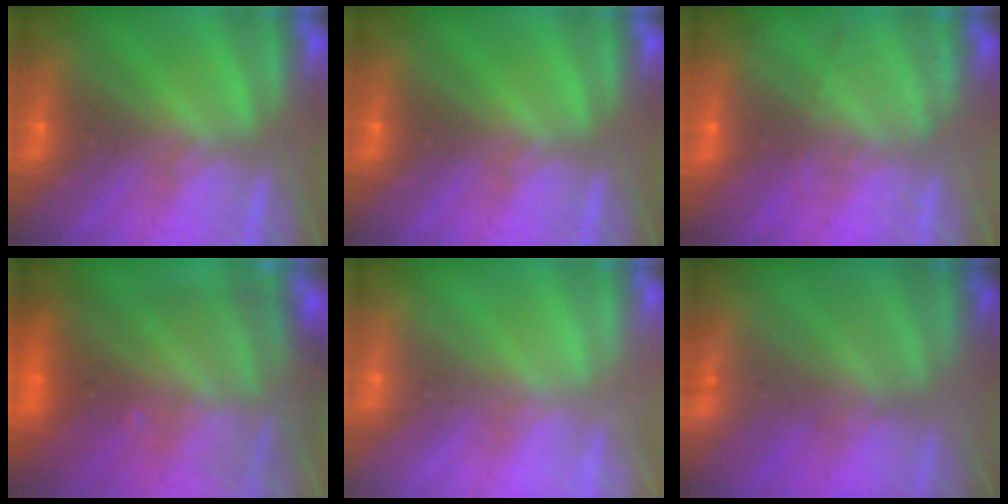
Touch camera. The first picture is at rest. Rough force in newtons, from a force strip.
{"total": 0.0}
{"total": 2.0}
{"total": 8.4}
{"total": 2.0}
{"total": 2.3}